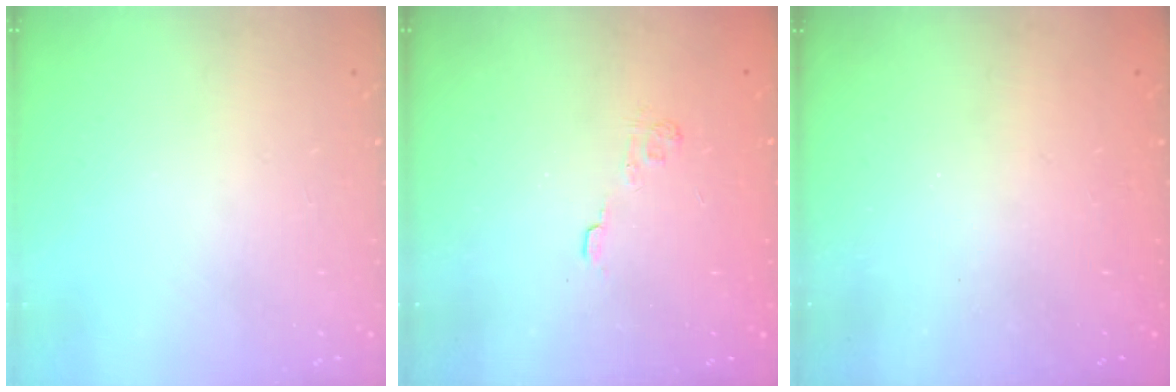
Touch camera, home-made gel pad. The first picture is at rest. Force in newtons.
{"total": 2.9, "press": 2.5, "slide": 1.4}
{"total": 2.2, "press": 2.1, "slide": 0.8}